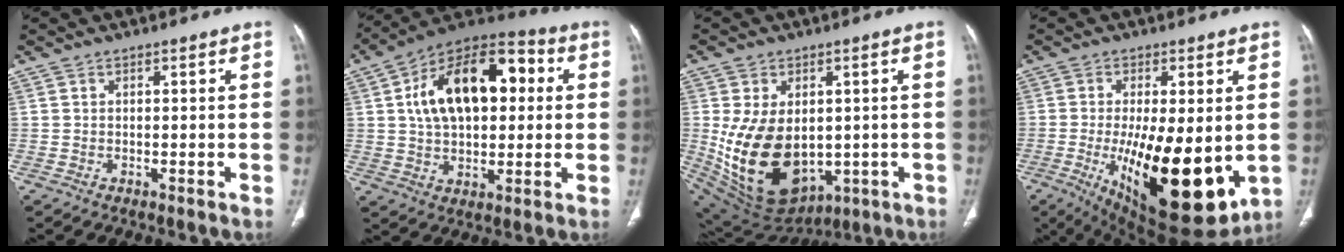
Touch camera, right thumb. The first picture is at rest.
{"total": 21.1, "force": [4.0, 12.2, 16.7], "torque": [-0.244, 0.027, 0.058]}
{"total": 19.2, "force": [-1.1, 12.9, 14.2], "torque": [-0.245, -0.015, 0.023]}
{"total": 21.8, "force": [-3.9, 8.1, 19.9], "torque": [-0.292, -0.037, -0.033]}